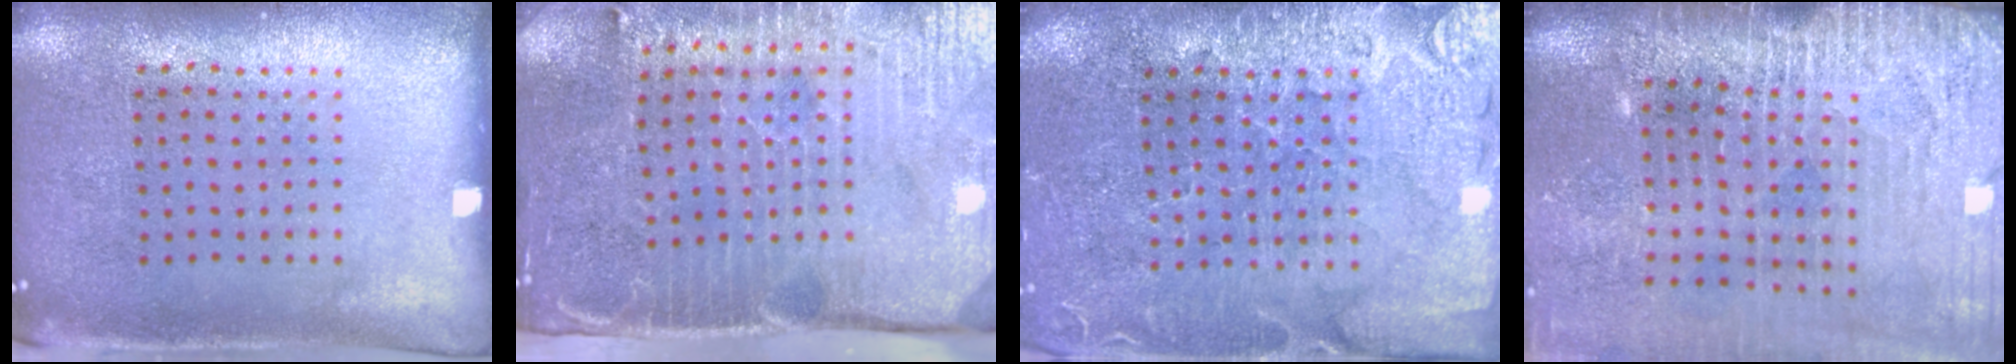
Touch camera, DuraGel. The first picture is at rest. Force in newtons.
{"total": 4.6, "press": 3.9, "slide": 2.5}
{"total": 3.6, "press": 3.5, "slide": 1.1}
{"total": 4.2, "press": 3.6, "slide": 2.1}